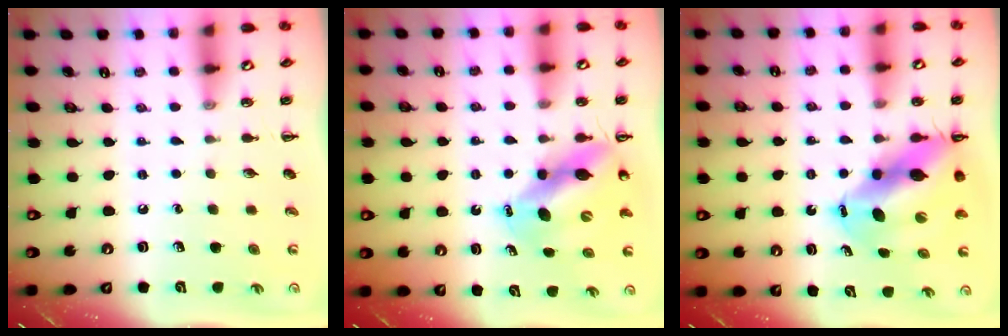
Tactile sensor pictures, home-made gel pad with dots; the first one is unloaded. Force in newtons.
{"total": 9.8, "press": 9.4, "slide": 2.6}
{"total": 13.7, "press": 13.1, "slide": 3.9}